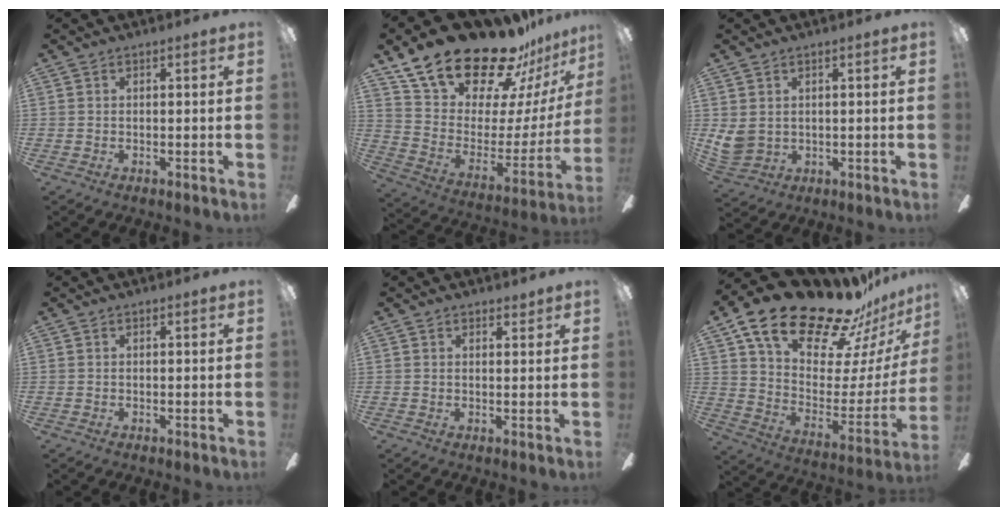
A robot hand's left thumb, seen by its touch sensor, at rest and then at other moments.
{"total": 26.3, "force": [21.4, 10.5, 11.2], "torque": [-0.191, -0.150, 0.392]}
{"total": 4.9, "force": [2.0, 4.0, 2.1], "torque": [-0.051, -0.008, 0.039]}
{"total": 0.0}
{"total": 2.0, "force": [1.7, 0.8, 0.4], "torque": [0.008, -0.010, 0.030]}
{"total": 26.5, "force": [19.4, 11.2, 14.1], "torque": [-0.227, -0.135, 0.352]}